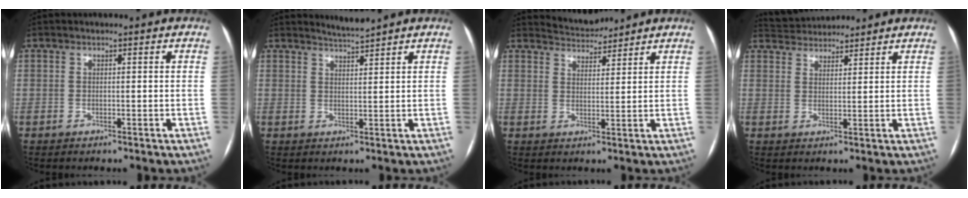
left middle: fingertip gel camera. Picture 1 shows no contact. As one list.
[{"total": 2.4, "force": [2.3, -0.8, -0.2], "torque": [-0.004, -0.007, 0.048]}, {"total": 4.4, "force": [4.3, 0.3, -0.5], "torque": [-0.001, 0.009, 0.075]}, {"total": 6.7, "force": [6.4, 1.4, 1.0], "torque": [-0.025, 0.030, 0.106]}]